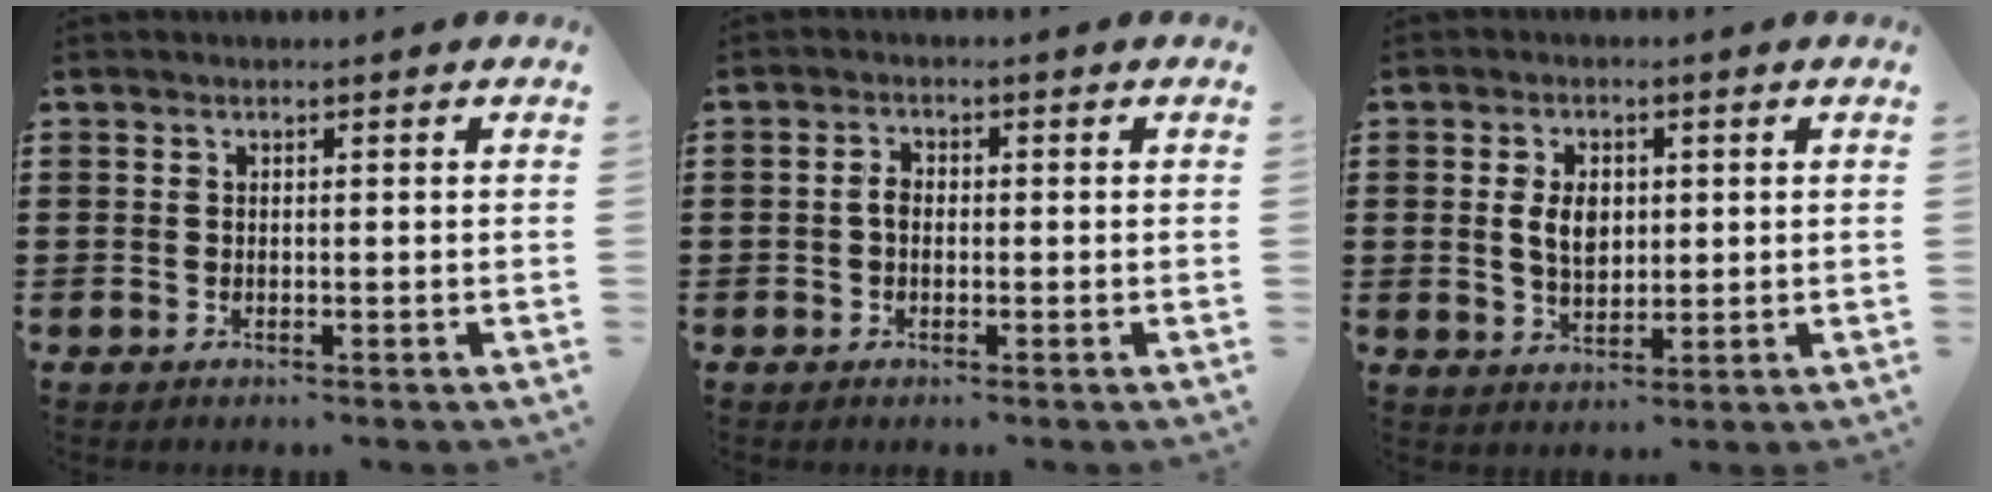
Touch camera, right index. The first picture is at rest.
{"total": 2.0, "force": [-0.3, 1.3, 1.5], "torque": [-0.036, 0.002, -0.010]}
{"total": 5.1, "force": [0.7, 3.2, 3.9], "torque": [-0.082, 0.006, 0.007]}